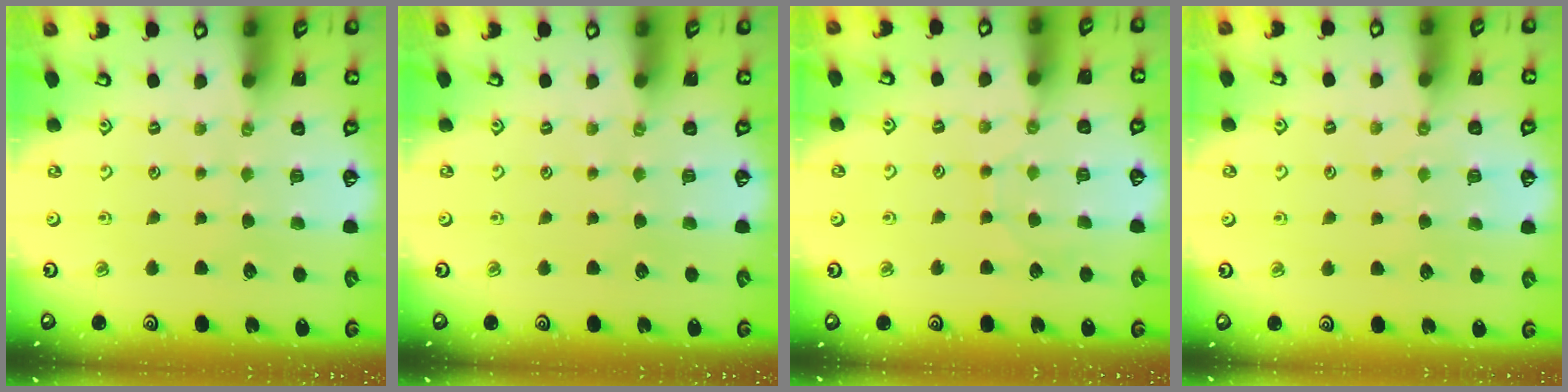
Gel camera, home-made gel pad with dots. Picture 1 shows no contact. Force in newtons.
{"total": 0.0}
{"total": 2.8, "press": 2.8, "slide": 0.3}
{"total": 3.0, "press": 3.0, "slide": 0.5}